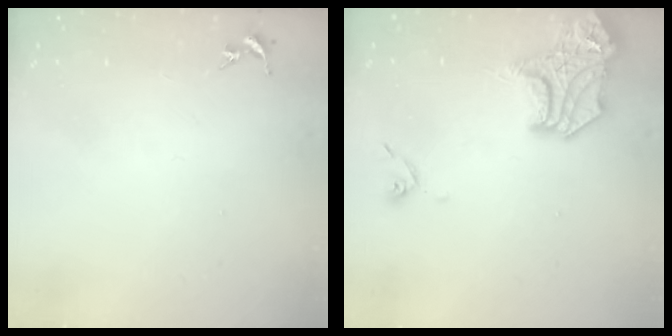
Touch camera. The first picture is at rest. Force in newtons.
{"total": 17.1, "press": 17.0, "slide": 1.5}